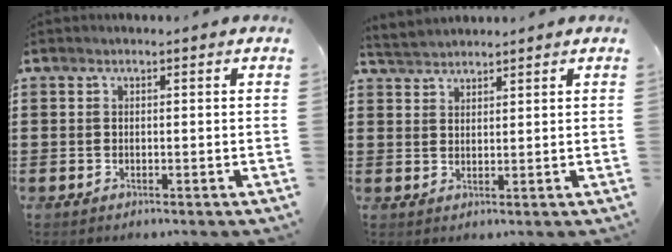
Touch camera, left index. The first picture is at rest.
{"total": 2.7, "force": [2.7, 0.3, 0.1], "torque": [-0.011, 0.000, 0.053]}